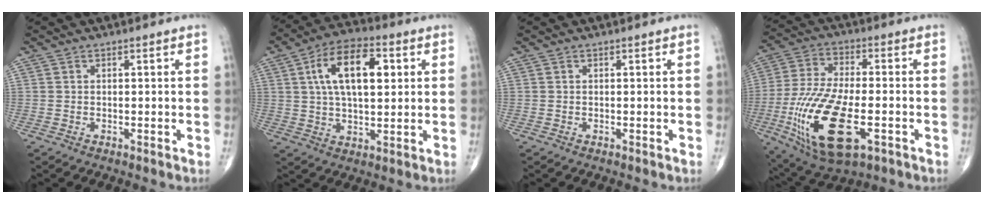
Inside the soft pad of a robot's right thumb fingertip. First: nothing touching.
{"total": 14.4, "force": [3.8, 7.0, 11.9], "torque": [-0.193, 0.007, 0.063]}
{"total": 0.0}
{"total": 20.7, "force": [-6.2, 8.8, 17.7], "torque": [-0.373, 0.001, -0.098]}